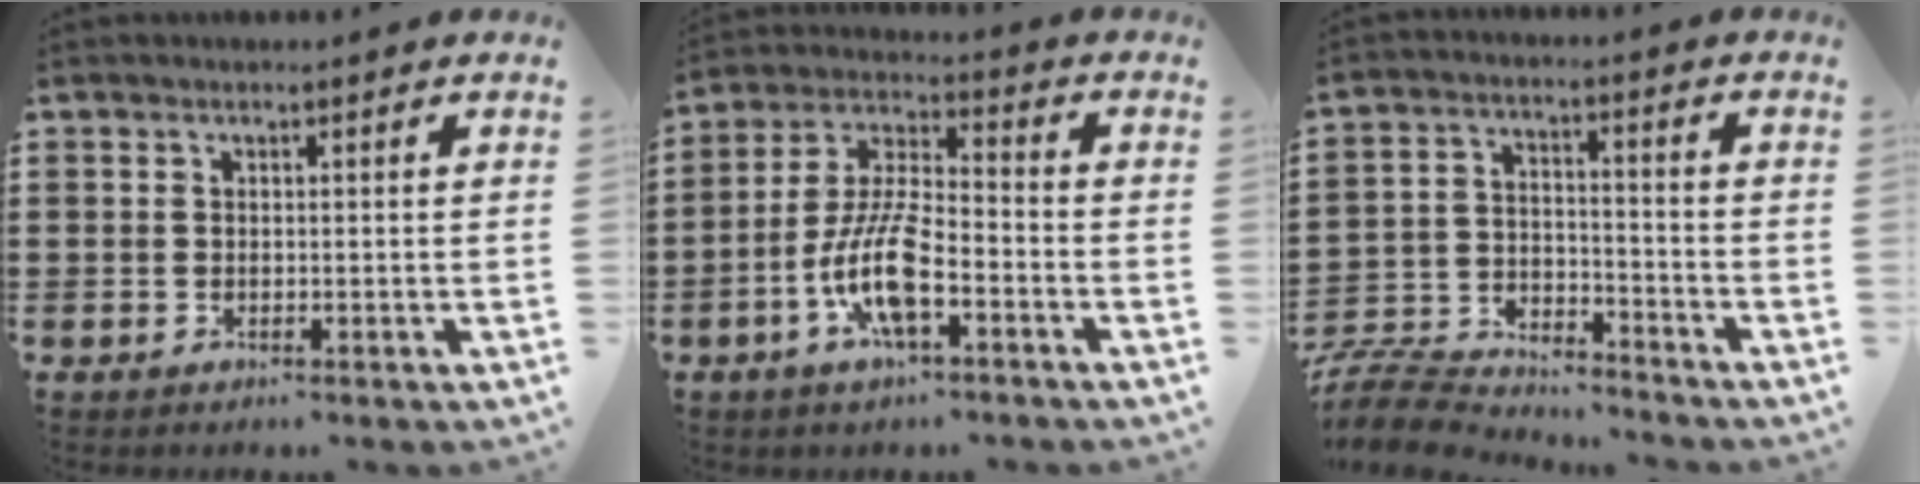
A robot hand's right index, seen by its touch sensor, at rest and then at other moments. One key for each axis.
{"total": 10.6, "fx": -4.1, "fy": 3.4, "fz": 9.2, "tx": -0.210, "ty": -0.006, "tz": -0.082}
{"total": 7.5, "fx": -7.3, "fy": 1.4, "fz": 0.9, "tx": -0.032, "ty": 0.011, "tz": -0.149}